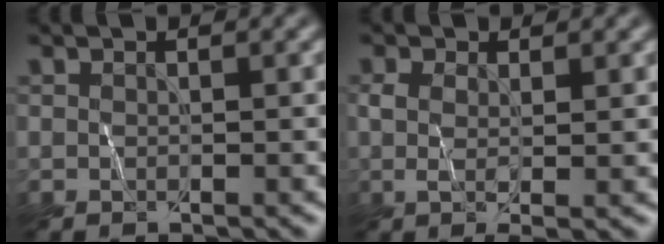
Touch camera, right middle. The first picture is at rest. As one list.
[{"total": 2.5, "force": [0.4, 0.8, 2.3], "torque": [-0.046, -0.002, 0.008]}]